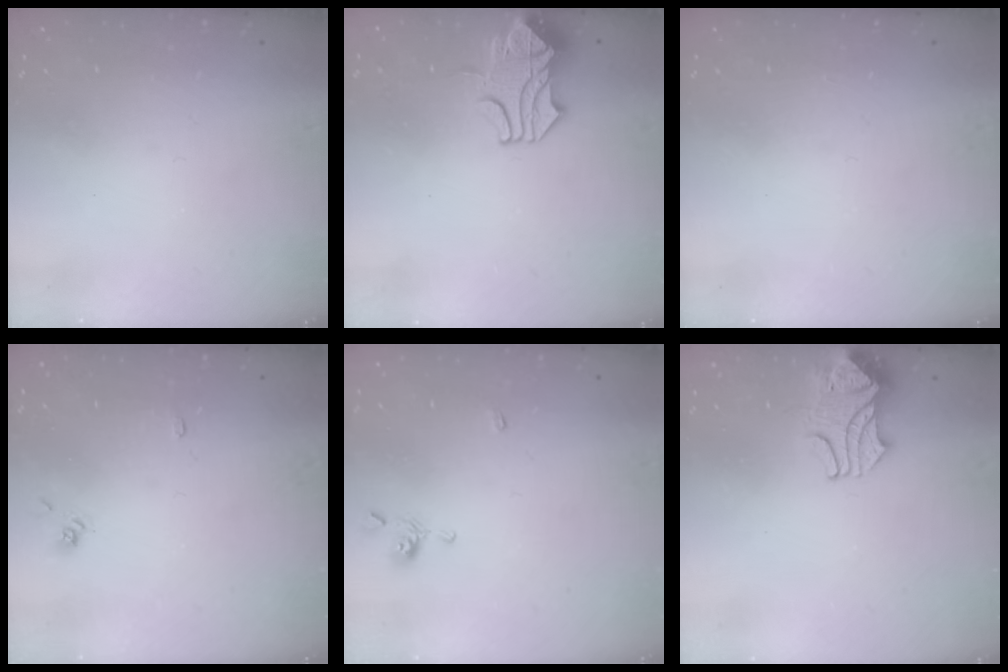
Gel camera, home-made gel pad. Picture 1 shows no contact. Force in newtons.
{"total": 1.4, "press": 0.3, "slide": 1.3}
{"total": 0.0}
{"total": 3.9, "press": 3.9, "slide": 0.3}
{"total": 1.2, "press": 1.1, "slide": 0.5}
{"total": 2.1, "press": 2.0, "slide": 0.7}